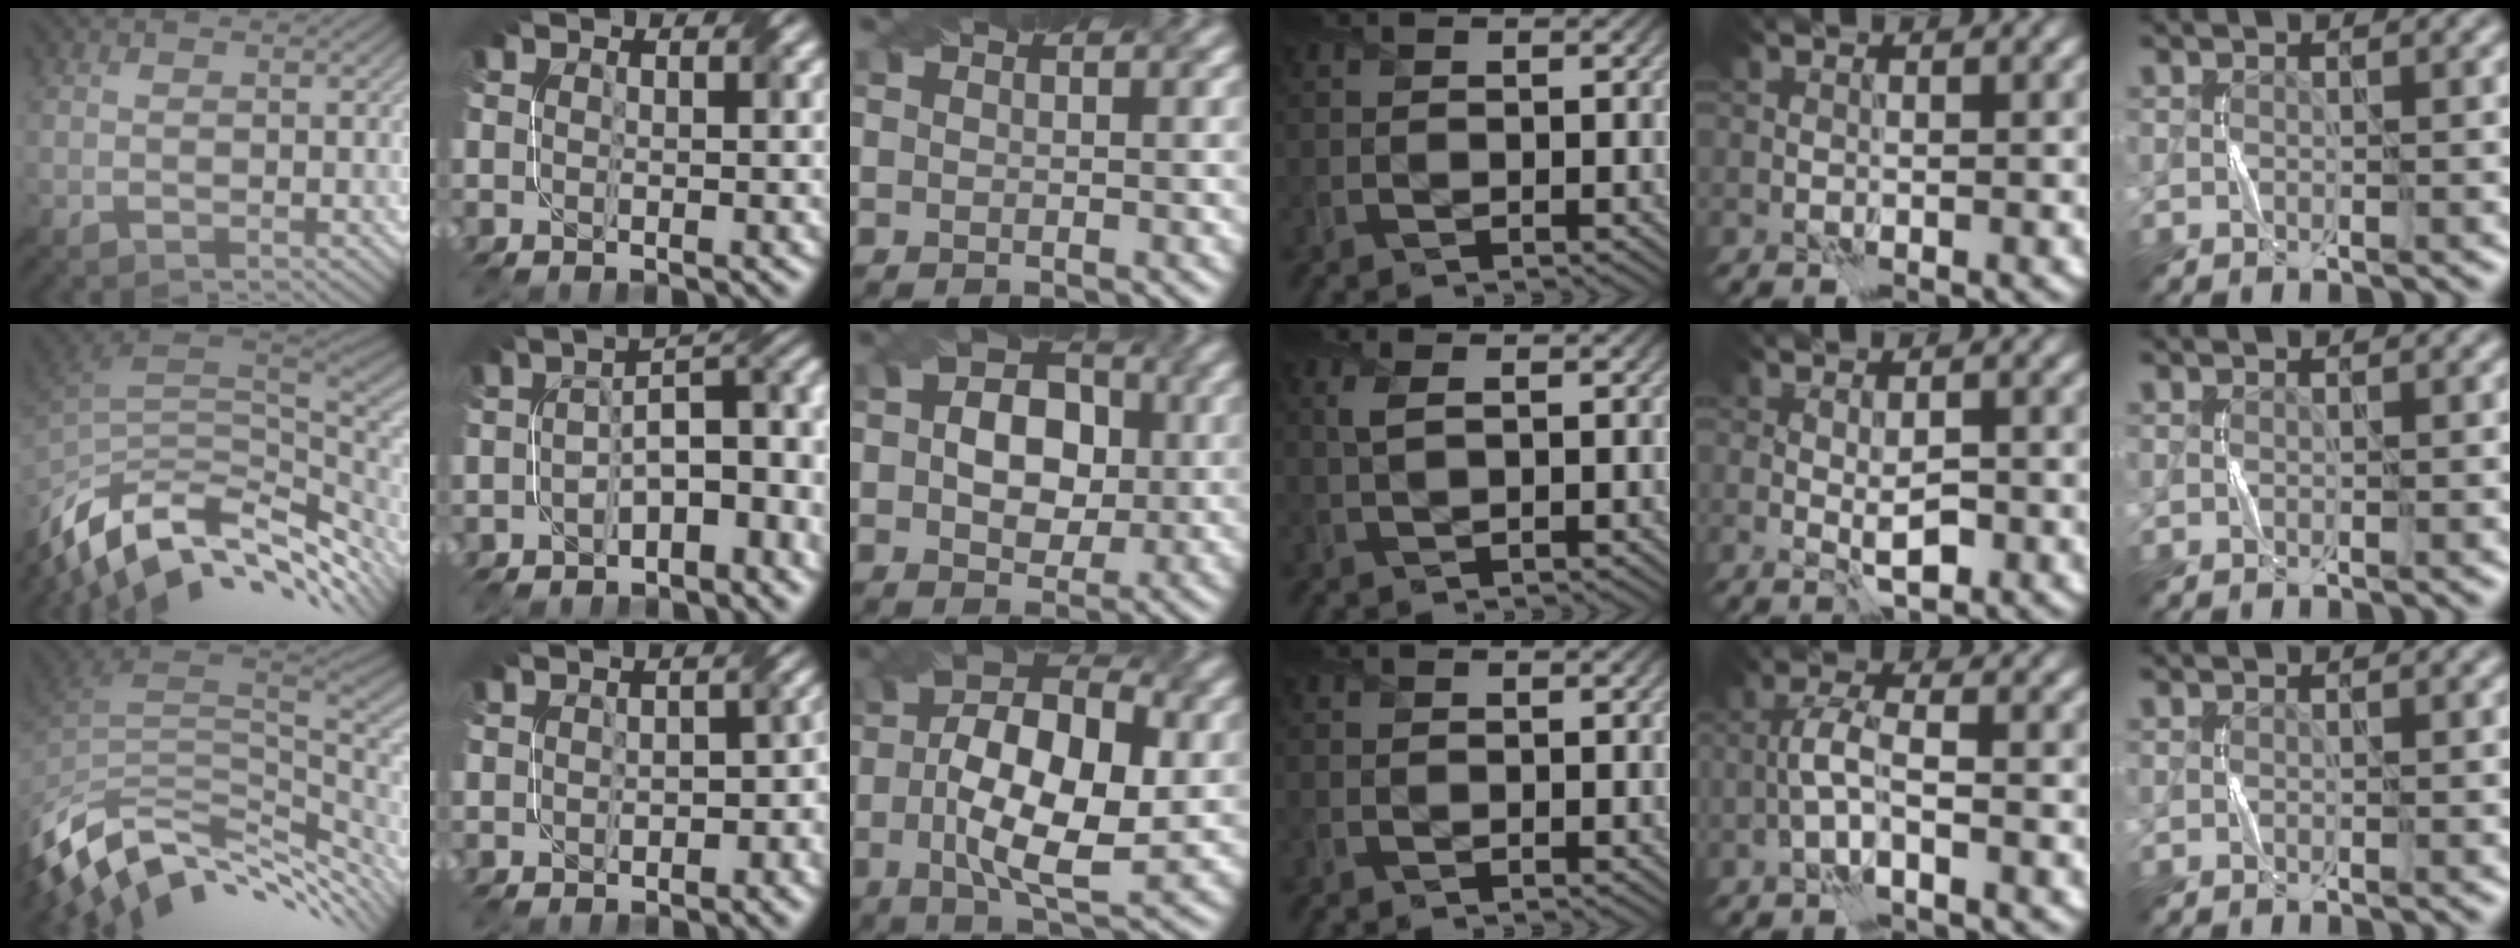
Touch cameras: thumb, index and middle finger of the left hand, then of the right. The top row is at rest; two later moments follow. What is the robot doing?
{"motion": "twist", "object": "screw"}